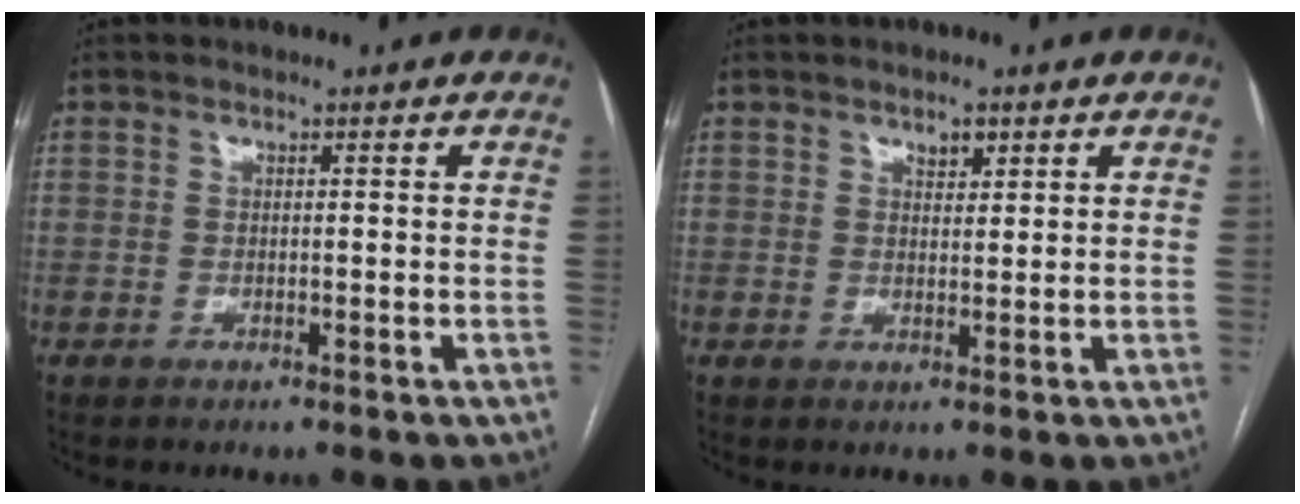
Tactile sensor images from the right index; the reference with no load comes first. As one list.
[{"total": 2.0, "force": [1.3, 1.0, 1.2], "torque": [-0.018, 0.000, 0.022]}]